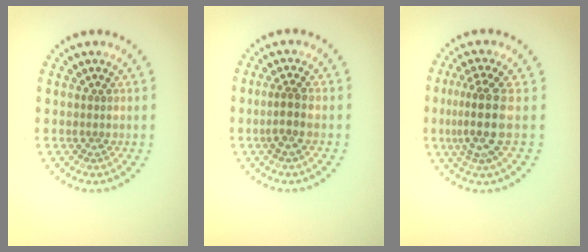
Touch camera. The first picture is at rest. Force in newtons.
{"total": 1.9, "press": 1.4, "slide": 1.2}
{"total": 3.8, "press": 2.9, "slide": 2.5}